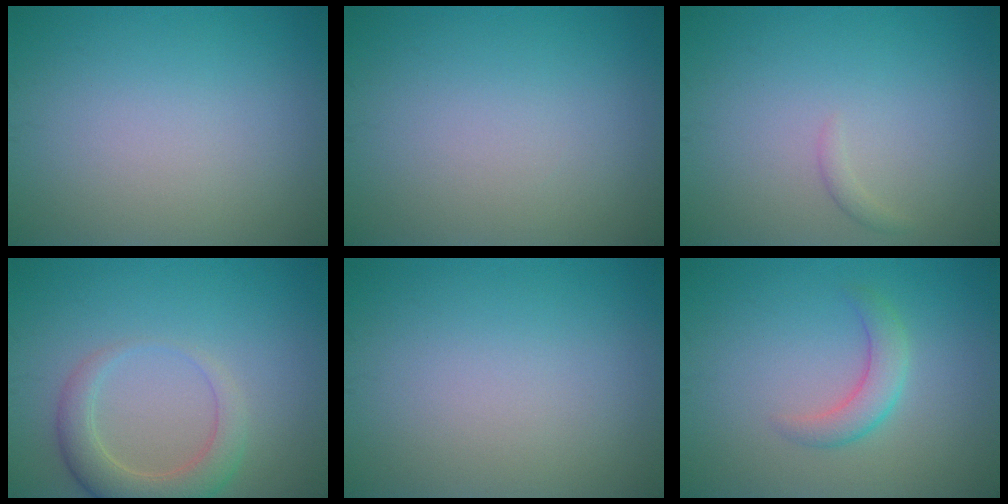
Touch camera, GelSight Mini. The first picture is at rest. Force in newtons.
{"total": 0.0}
{"total": 0.7, "press": 0.7, "slide": 0.1}
{"total": 4.1, "press": 4.0, "slide": 0.5}
{"total": 0.0}
{"total": 2.5, "press": 2.5, "slide": 0.1}